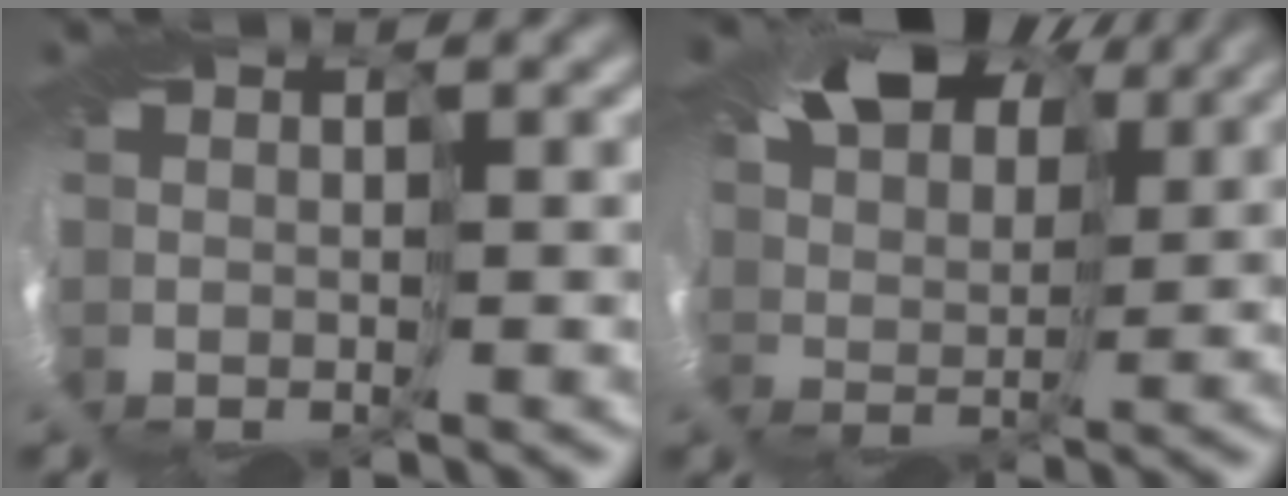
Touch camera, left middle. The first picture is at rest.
{"total": 9.8, "force": [6.2, 5.5, 5.3], "torque": [-0.110, 0.029, 0.090]}